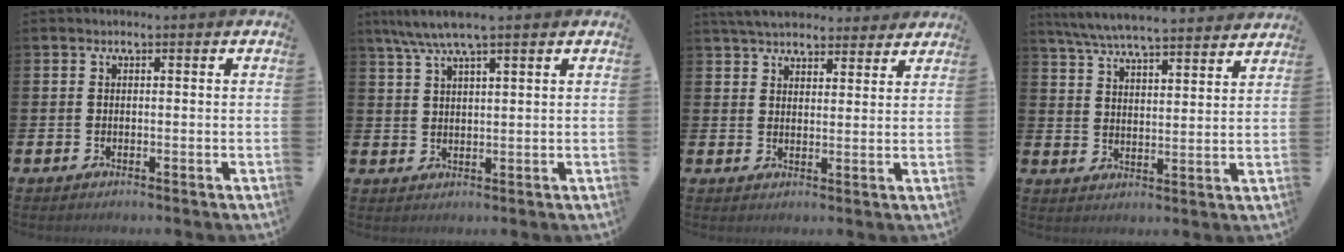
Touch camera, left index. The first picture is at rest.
{"total": 6.2, "force": [5.4, 0.5, 3.0], "torque": [-0.074, -0.018, 0.097]}
{"total": 5.3, "force": [5.0, 1.4, 0.9], "torque": [-0.026, -0.020, 0.091]}
{"total": 6.9, "force": [6.6, 0.3, 1.8], "torque": [-0.057, -0.043, 0.117]}